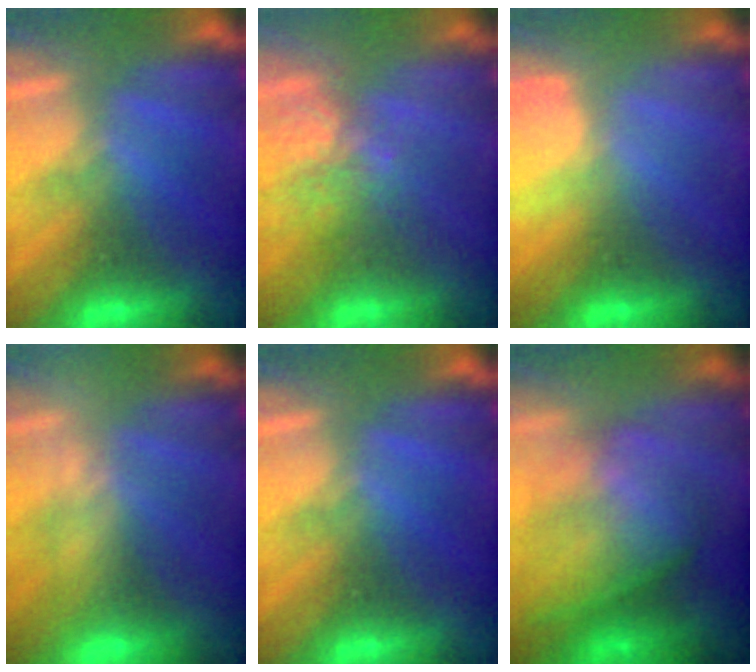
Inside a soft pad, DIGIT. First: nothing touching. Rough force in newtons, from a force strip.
{"total": 3.7}
{"total": 2.9}
{"total": 2.5}
{"total": 0.0}
{"total": 6.9}